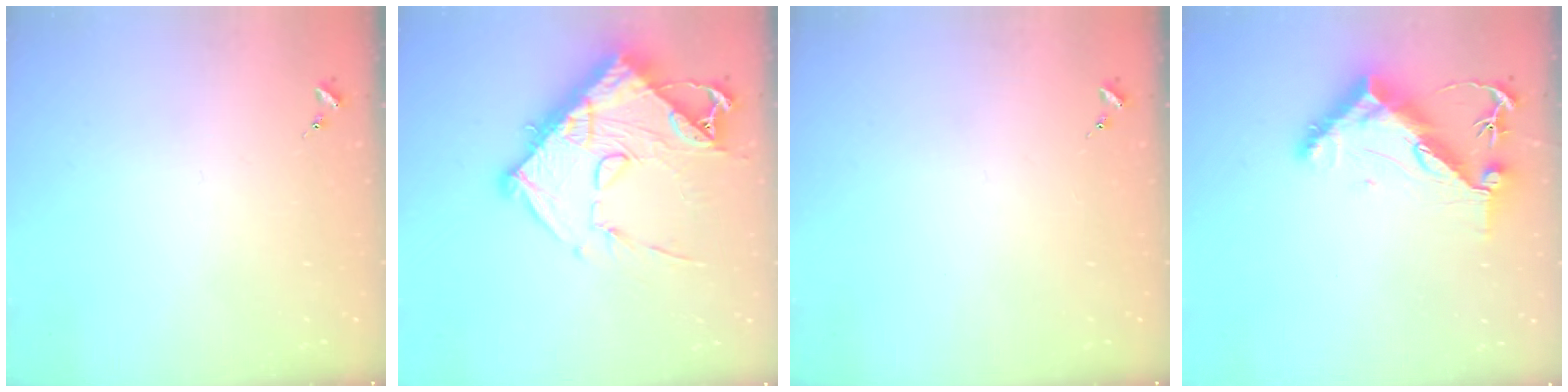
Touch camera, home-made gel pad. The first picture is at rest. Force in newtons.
{"total": 17.9, "press": 17.8, "slide": 2.0}
{"total": 0.0}
{"total": 11.0, "press": 10.9, "slide": 1.0}